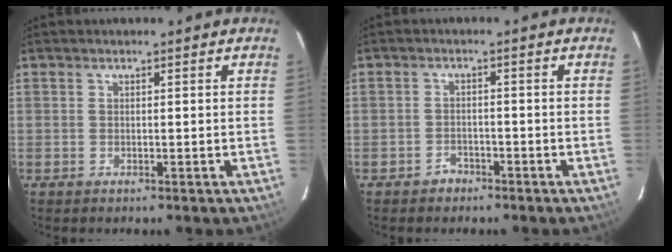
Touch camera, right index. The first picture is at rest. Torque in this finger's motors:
{"motor_torque": [0.05, 0.00, 0.00, 0.00]}